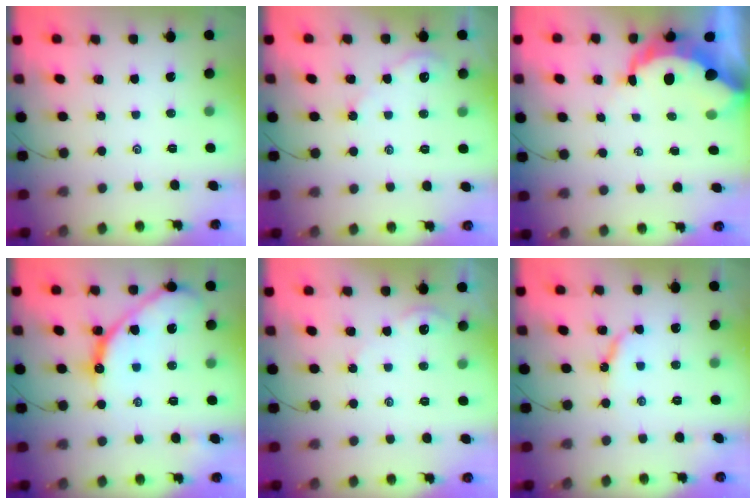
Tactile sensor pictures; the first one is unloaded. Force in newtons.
{"total": 2.1, "press": 2.1, "slide": 0.3}
{"total": 9.5, "press": 9.5, "slide": 0.8}
{"total": 15.5, "press": 15.4, "slide": 1.6}
{"total": 1.7, "press": 1.7, "slide": 0.3}
{"total": 5.0, "press": 4.9, "slide": 0.6}